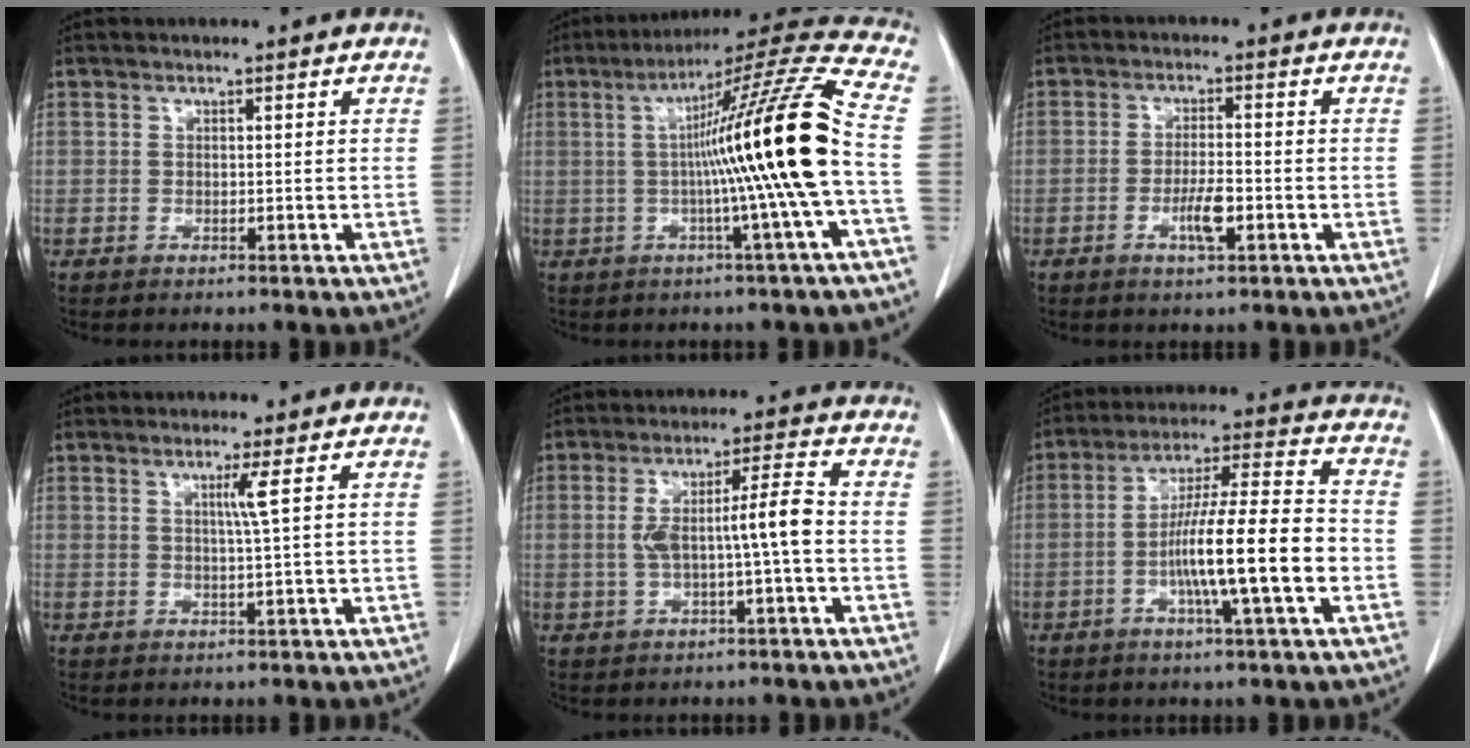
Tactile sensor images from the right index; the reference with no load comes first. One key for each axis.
{"total": 18.3, "fx": -1.0, "fy": -2.1, "fz": 18.1, "tx": -0.264, "ty": 0.017, "tz": -0.026}
{"total": 4.0, "fx": -1.5, "fy": 0.7, "fz": 3.7, "tx": -0.067, "ty": 0.000, "tz": -0.024}
{"total": 2.2, "fx": 0.8, "fy": -0.9, "fz": 1.9, "tx": -0.036, "ty": -0.005, "tz": 0.016}
{"total": 7.3, "fx": -0.7, "fy": 0.2, "fz": 7.3, "tx": -0.133, "ty": 0.022, "tz": -0.006}
{"total": 14.2, "fx": -3.6, "fy": 0.1, "fz": 13.8, "tx": -0.239, "ty": 0.005, "tz": -0.062}